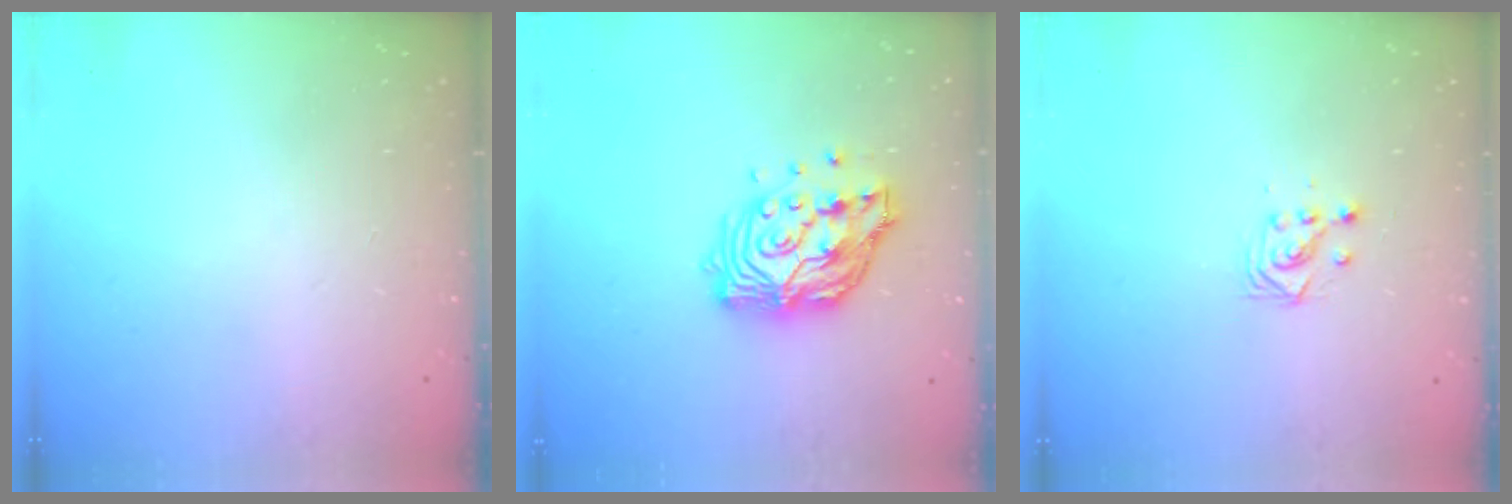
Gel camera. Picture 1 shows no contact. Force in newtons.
{"total": 14.1, "press": 14.0, "slide": 1.3}
{"total": 2.9, "press": 2.9, "slide": 0.2}